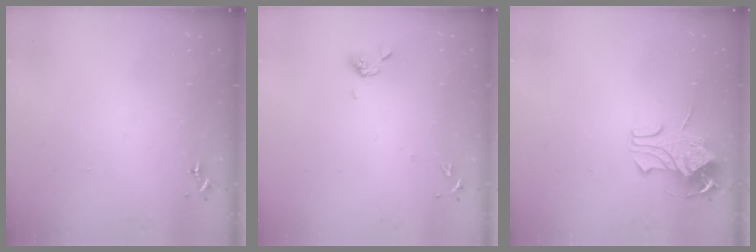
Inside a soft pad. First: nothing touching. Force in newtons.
{"total": 7.1, "press": 6.8, "slide": 1.8}
{"total": 8.9, "press": 8.9, "slide": 0.7}